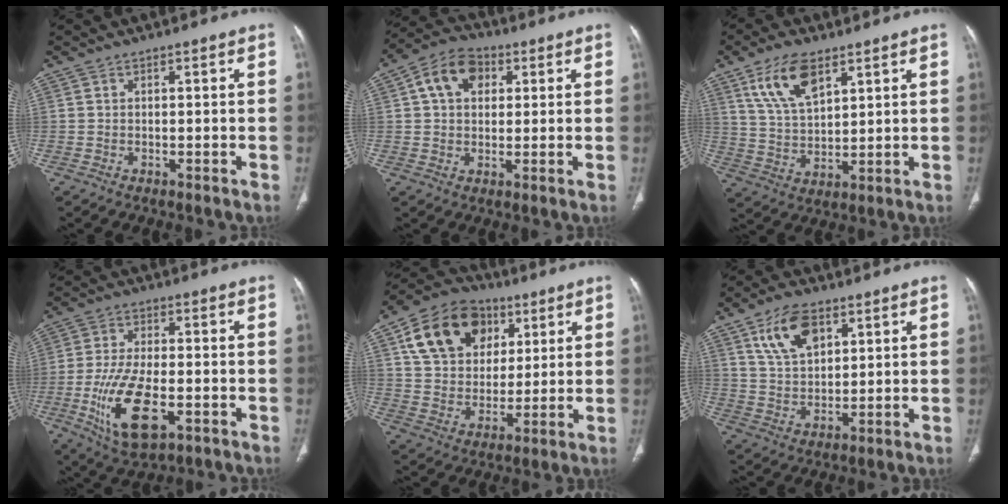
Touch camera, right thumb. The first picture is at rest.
{"total": 9.6, "force": [2.9, 6.9, 6.1], "torque": [-0.089, 0.012, 0.041]}
{"total": 11.0, "force": [6.1, 5.2, 7.6], "torque": [-0.133, -0.023, 0.126]}
{"total": 13.9, "force": [-4.3, 6.2, 11.7], "torque": [-0.229, 0.001, -0.069]}
{"total": 18.3, "force": [7.6, 13.4, 9.9], "torque": [-0.147, -0.003, 0.132]}
{"total": 10.4, "force": [5.2, 5.8, 6.9], "torque": [-0.108, -0.019, 0.104]}